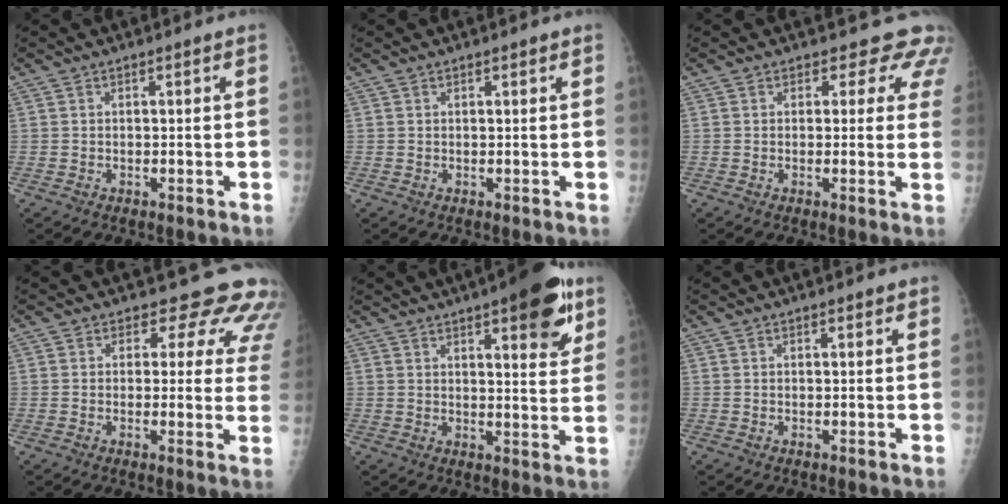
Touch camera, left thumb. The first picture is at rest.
{"total": 0.7, "force": [0.5, 0.2, 0.5], "torque": [-0.004, -0.001, 0.007]}
{"total": 6.7, "force": [5.6, 3.6, 0.8], "torque": [0.037, -0.024, 0.039]}
{"total": 11.9, "force": [10.3, 5.4, 2.3], "torque": [0.032, -0.059, 0.086]}
{"total": 13.8, "force": [7.6, 4.3, 10.8], "torque": [-0.109, -0.031, 0.098]}
{"total": 1.1, "force": [0.8, 0.4, 0.7], "torque": [-0.004, -0.002, 0.009]}